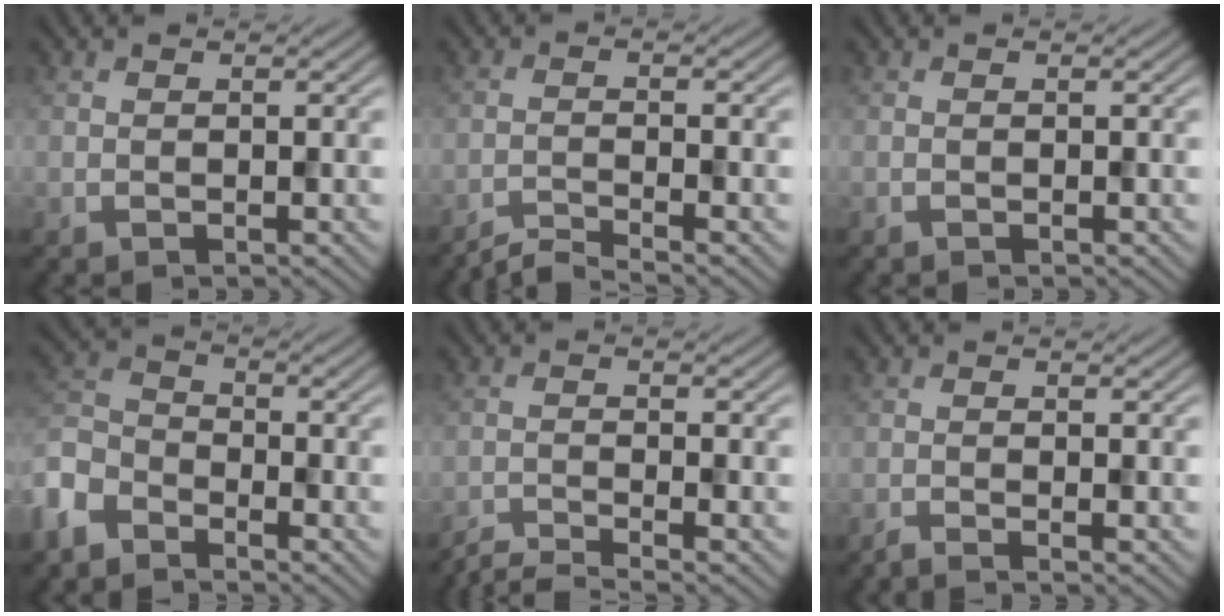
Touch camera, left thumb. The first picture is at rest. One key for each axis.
{"total": 3.4, "fx": -2.9, "fy": 0.3, "fz": 1.7, "tx": -0.016, "ty": 0.001, "tz": -0.069}
{"total": 0.0}
{"total": 7.2, "fx": -5.3, "fy": 3.7, "fz": 3.3, "tx": -0.089, "ty": -0.004, "tz": -0.131}
{"total": 4.7, "fx": -4.1, "fy": 0.4, "fz": 2.3, "tx": -0.039, "ty": -0.003, "tz": -0.087}
{"total": 1.9, "fx": -1.4, "fy": 0.1, "fz": 1.3, "tx": -0.012, "ty": -0.001, "tz": -0.038}